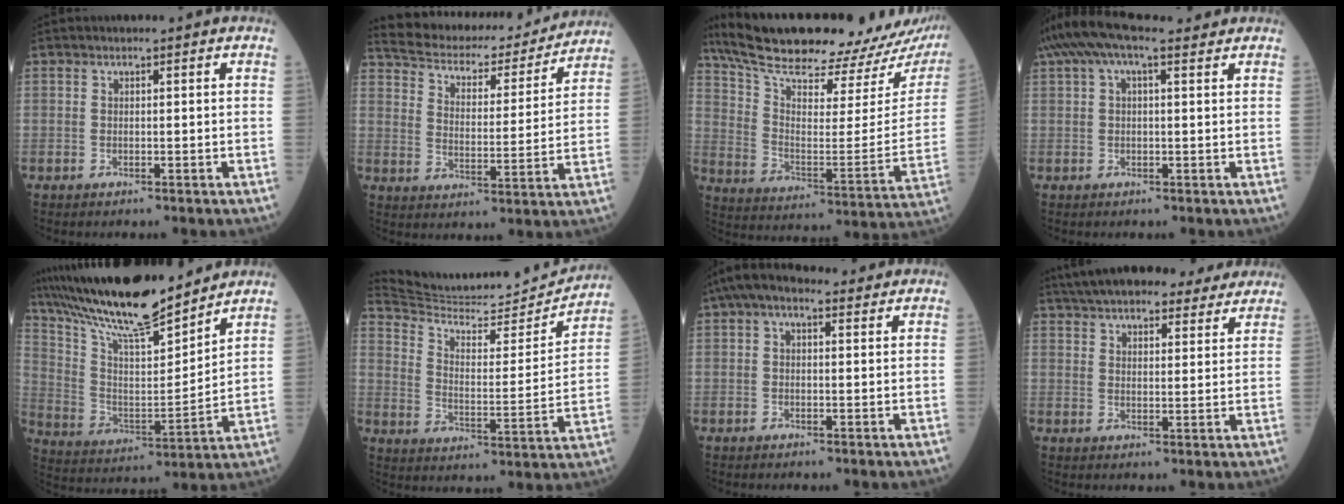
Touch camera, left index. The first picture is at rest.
{"total": 19.1, "force": [17.8, 4.4, 5.4], "torque": [-0.088, 0.003, 0.251]}
{"total": 30.8, "force": [27.8, 5.7, 12.0], "torque": [-0.212, -0.067, 0.374]}
{"total": 9.1, "force": [6.3, 2.9, 5.9], "torque": [-0.118, 0.059, 0.109]}
{"total": 19.4, "force": [17.1, 2.0, 9.1], "torque": [-0.179, 0.007, 0.303]}
{"total": 20.3, "force": [19.9, 1.8, 3.7], "torque": [-0.068, -0.039, 0.288]}
{"total": 5.4, "force": [3.3, 2.6, 3.4], "torque": [-0.071, 0.043, 0.055]}
{"total": 20.2, "force": [17.6, 5.4, 8.4], "torque": [-0.139, 0.035, 0.240]}